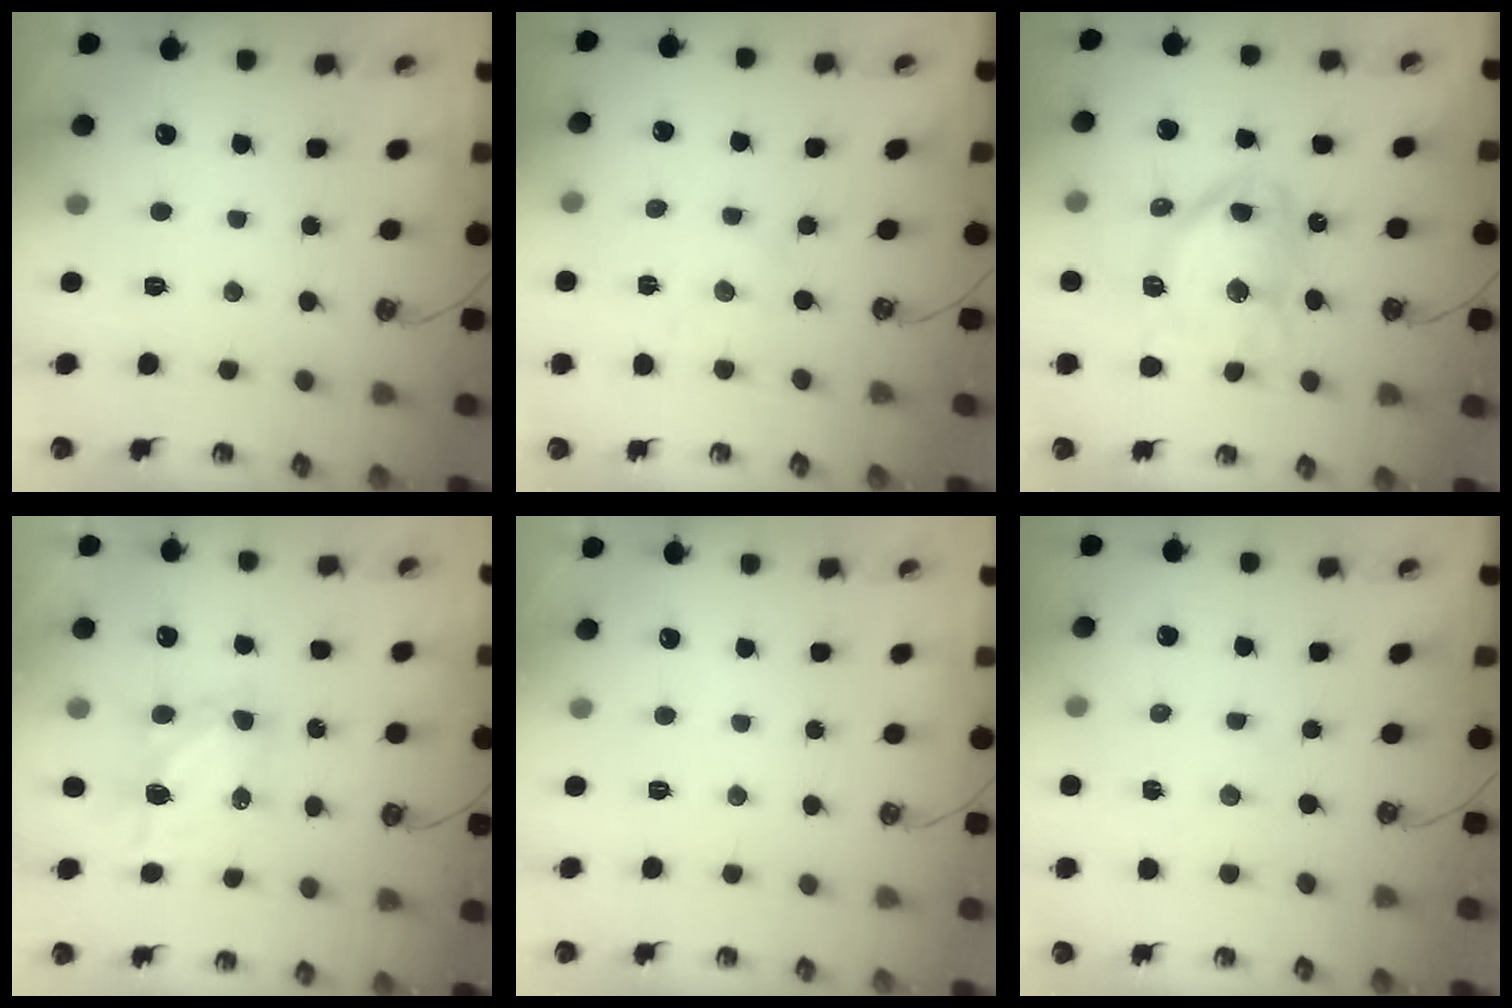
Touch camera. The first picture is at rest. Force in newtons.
{"total": 0.7, "press": 0.7, "slide": 0.2}
{"total": 14.3, "press": 14.2, "slide": 1.5}
{"total": 6.1, "press": 6.1, "slide": 0.2}
{"total": 0.0}
{"total": 1.0, "press": 1.0, "slide": 0.2}